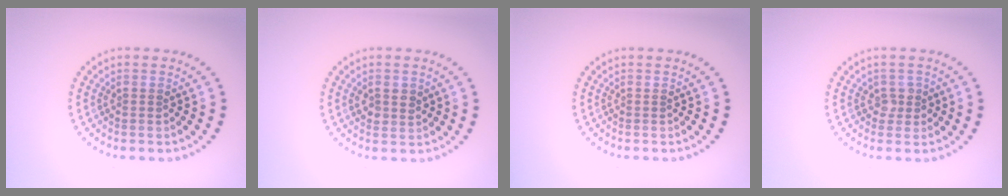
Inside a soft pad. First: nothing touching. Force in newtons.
{"total": 1.6, "press": 1.6, "slide": 0.4}
{"total": 0.0}
{"total": 1.1, "press": 1.0, "slide": 0.4}